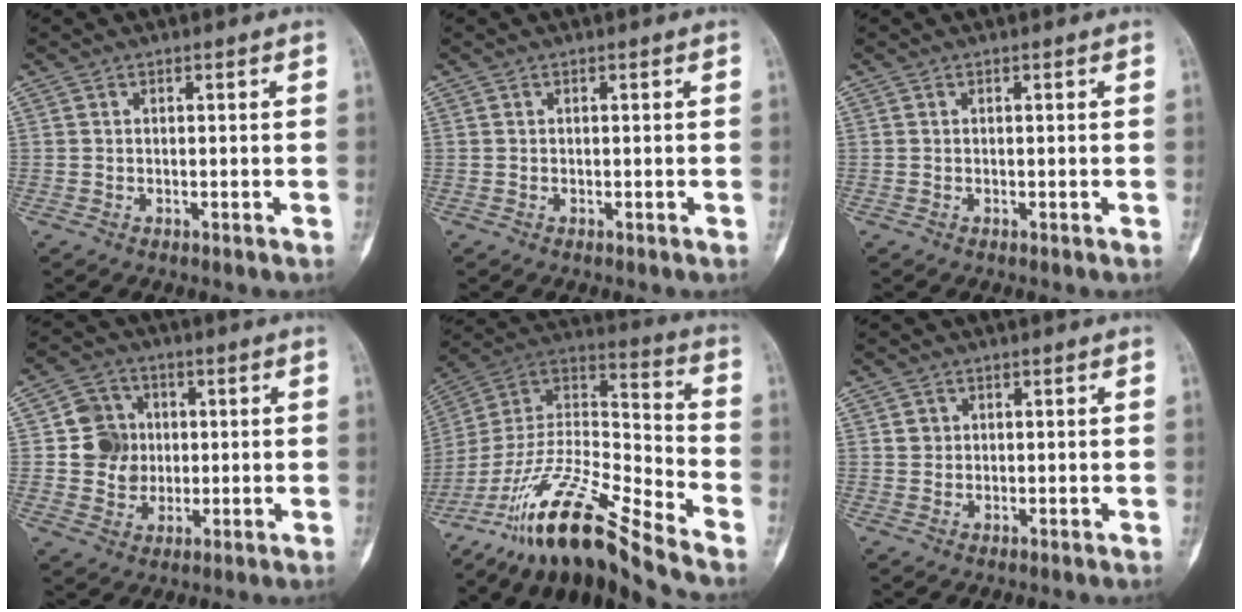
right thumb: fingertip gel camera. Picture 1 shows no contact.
{"total": 0.0}
{"total": 0.0}
{"total": 8.7, "force": [0.8, 8.2, 2.9], "torque": [-0.009, 0.007, 0.014]}
{"total": 19.6, "force": [-15.8, 2.2, 11.5], "torque": [-0.225, 0.083, -0.294]}
{"total": 1.5, "force": [0.4, 1.4, 0.3], "torque": [0.003, 0.000, 0.005]}